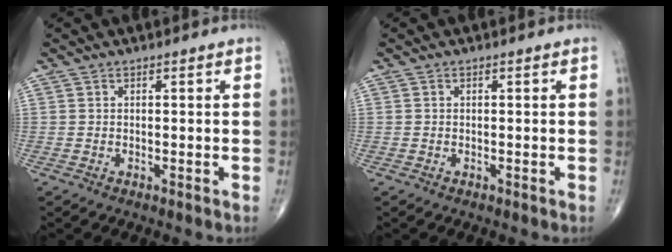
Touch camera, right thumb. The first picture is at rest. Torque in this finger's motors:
{"motor_torque": [-0.28, -0.06, -0.14, -0.05, -0.02]}